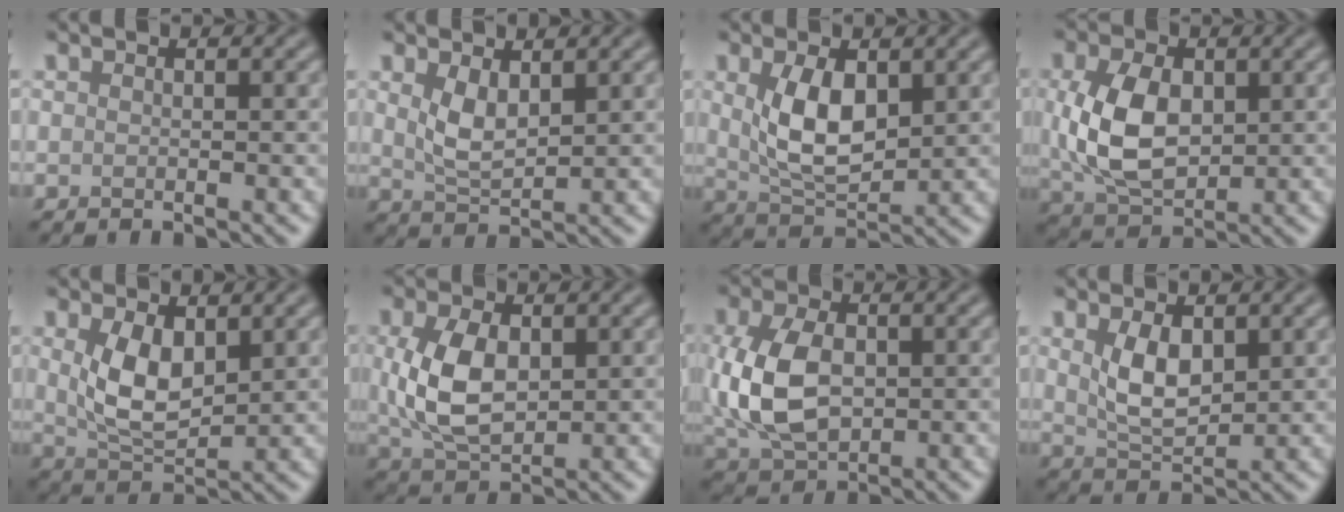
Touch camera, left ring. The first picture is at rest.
{"total": 3.0, "force": [1.2, 1.4, 2.4], "torque": [-0.055, -0.005, 0.030]}
{"total": 5.5, "force": [1.2, 2.9, 4.6], "torque": [-0.096, -0.003, 0.029]}
{"total": 7.0, "force": [0.6, 4.5, 5.3], "torque": [-0.118, 0.000, 0.017]}
{"total": 5.0, "force": [1.3, 2.7, 4.0], "torque": [-0.090, -0.004, 0.031]}
{"total": 6.3, "force": [0.7, 3.8, 4.9], "torque": [-0.111, 0.000, 0.020]}
{"total": 7.7, "force": [0.0, 5.1, 5.8], "torque": [-0.140, -0.002, 0.001]}
{"total": 3.8, "force": [1.2, 2.0, 3.0], "torque": [-0.067, -0.004, 0.028]}